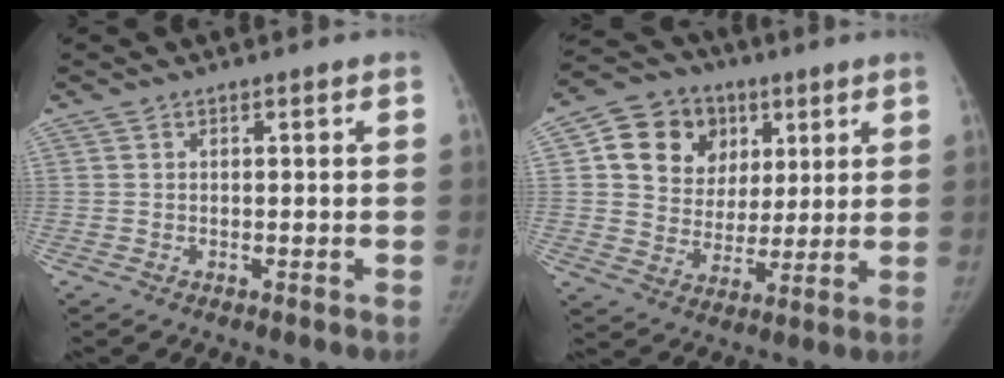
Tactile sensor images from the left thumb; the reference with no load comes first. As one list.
[{"total": 15.0, "force": [5.3, 12.9, 5.5], "torque": [-0.051, -0.001, 0.092]}]